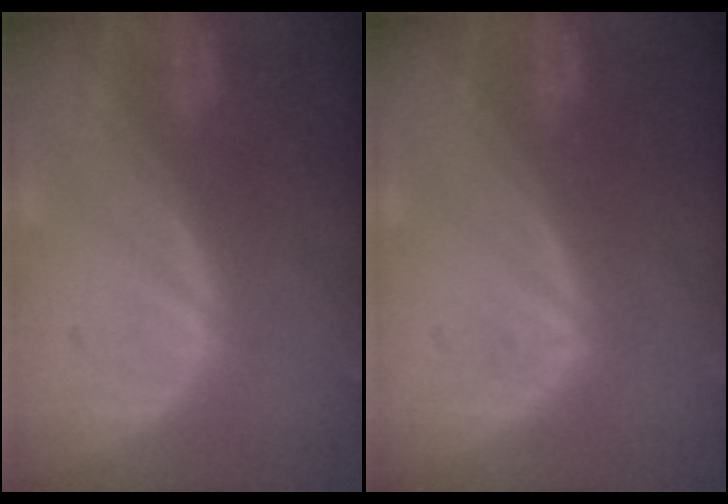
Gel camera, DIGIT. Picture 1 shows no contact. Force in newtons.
{"total": 0.9, "press": 0.8, "slide": 0.2}